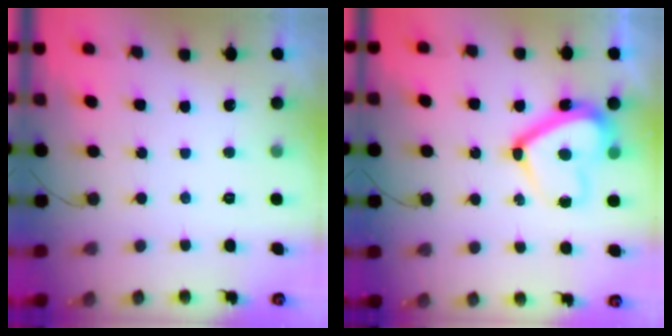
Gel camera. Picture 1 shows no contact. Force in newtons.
{"total": 15.2, "press": 15.1, "slide": 1.8}